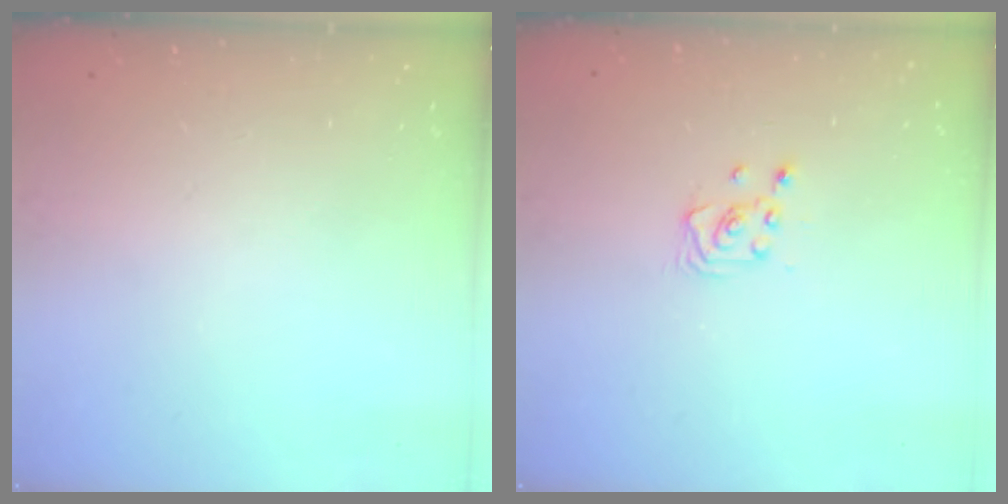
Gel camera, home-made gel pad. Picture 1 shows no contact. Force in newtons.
{"total": 2.2, "press": 2.2, "slide": 0.3}